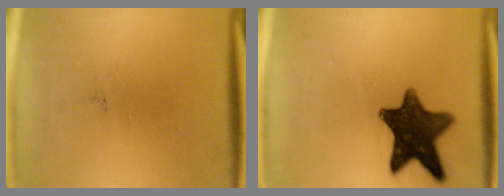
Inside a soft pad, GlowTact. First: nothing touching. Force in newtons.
{"total": 12.4}